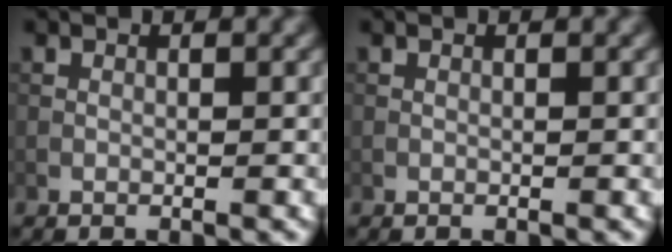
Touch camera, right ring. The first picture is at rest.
{"total": 0.0}